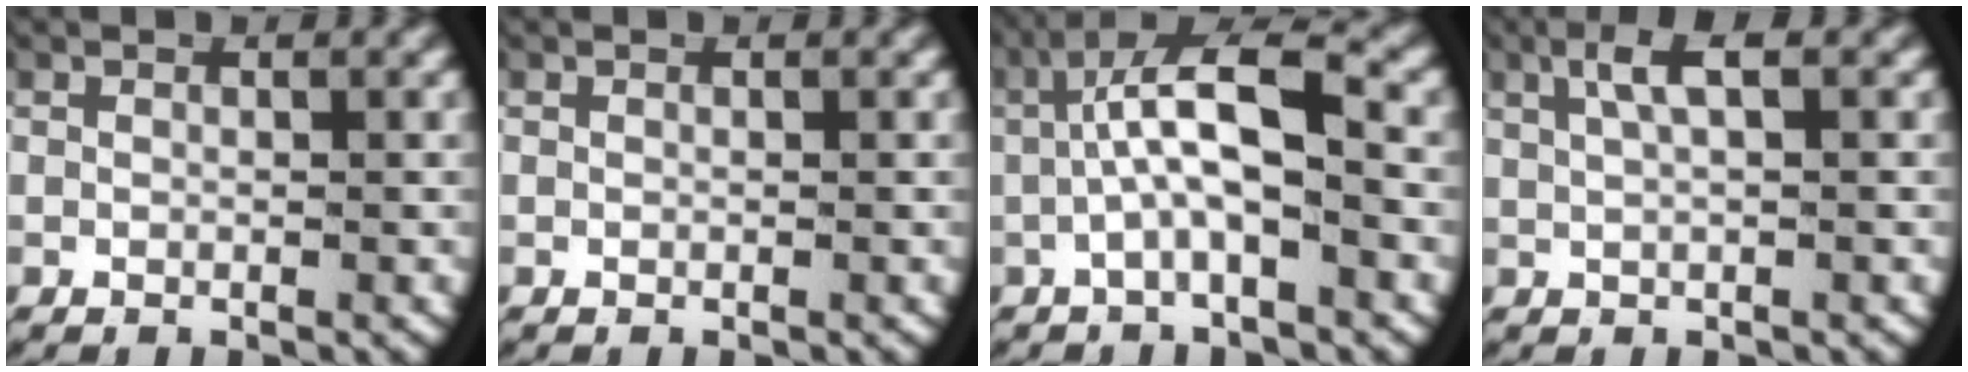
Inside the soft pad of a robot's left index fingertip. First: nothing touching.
{"total": 0.0}
{"total": 6.8, "force": [0.1, 2.8, 6.2], "torque": [-0.106, 0.007, -0.002]}
{"total": 3.7, "force": [2.0, 0.9, 2.9], "torque": [-0.051, 0.016, 0.030]}